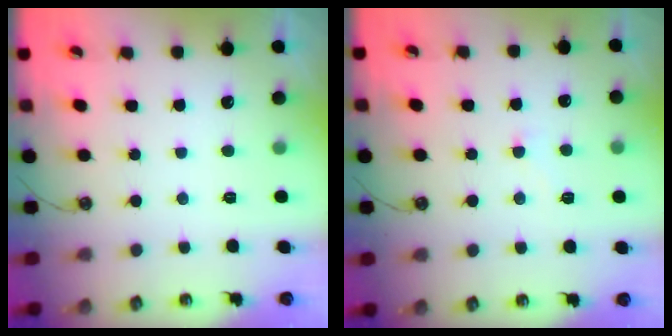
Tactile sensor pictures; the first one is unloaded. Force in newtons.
{"total": 2.6, "press": 2.6, "slide": 0.7}